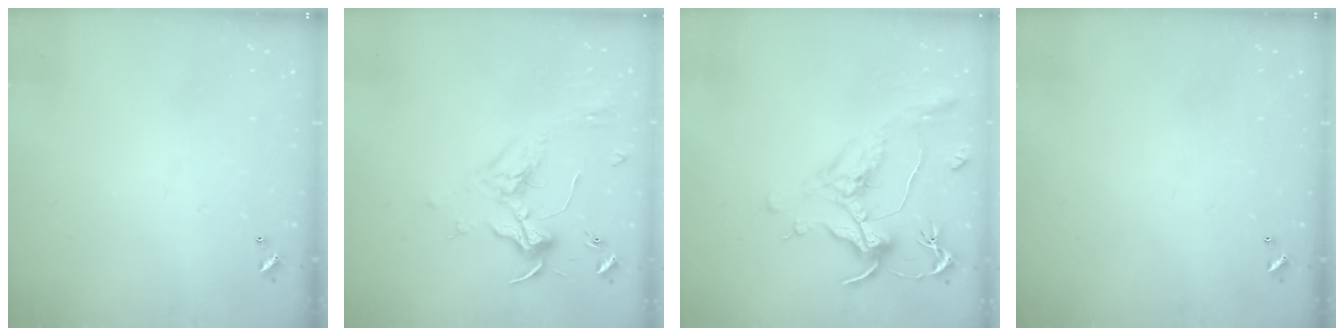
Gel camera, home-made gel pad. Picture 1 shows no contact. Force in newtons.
{"total": 1.8, "press": 1.7, "slide": 0.7}
{"total": 1.3, "press": 1.1, "slide": 0.7}
{"total": 0.0}